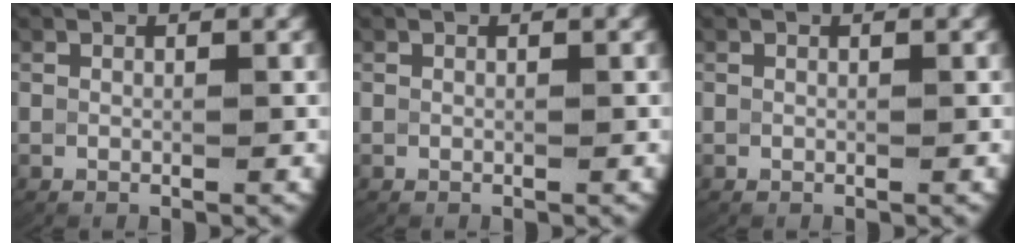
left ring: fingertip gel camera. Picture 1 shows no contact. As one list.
[{"total": 0.0}, {"total": 0.0}]